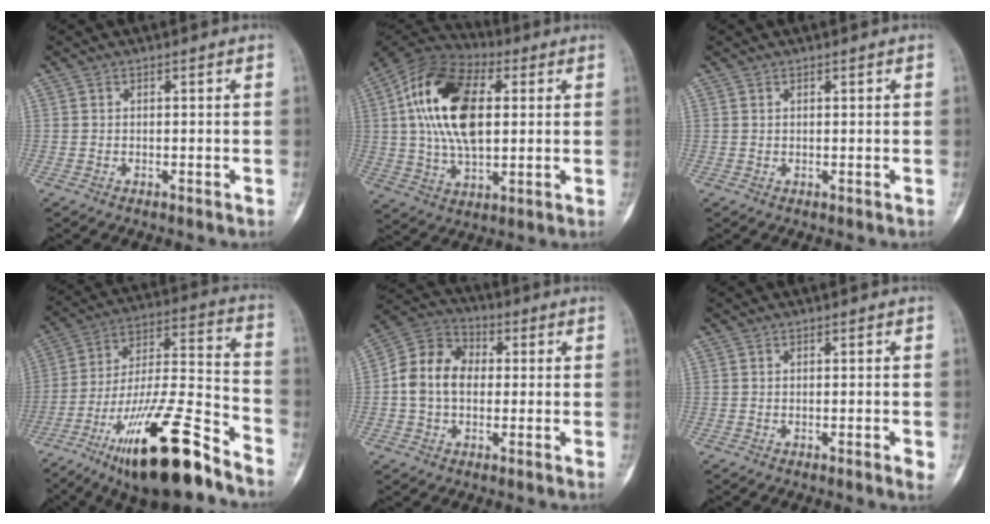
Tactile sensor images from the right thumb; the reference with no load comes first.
{"total": 19.4, "force": [3.5, 10.9, 15.6], "torque": [-0.280, 0.012, 0.056]}
{"total": 0.0}
{"total": 24.7, "force": [-15.7, 6.2, 18.1], "torque": [-0.301, 0.081, -0.262]}
{"total": 11.0, "force": [0.3, 8.4, 7.1], "torque": [-0.115, 0.034, -0.006]}
{"total": 1.7, "force": [-0.3, 0.3, 1.6], "torque": [-0.025, -0.003, -0.006]}